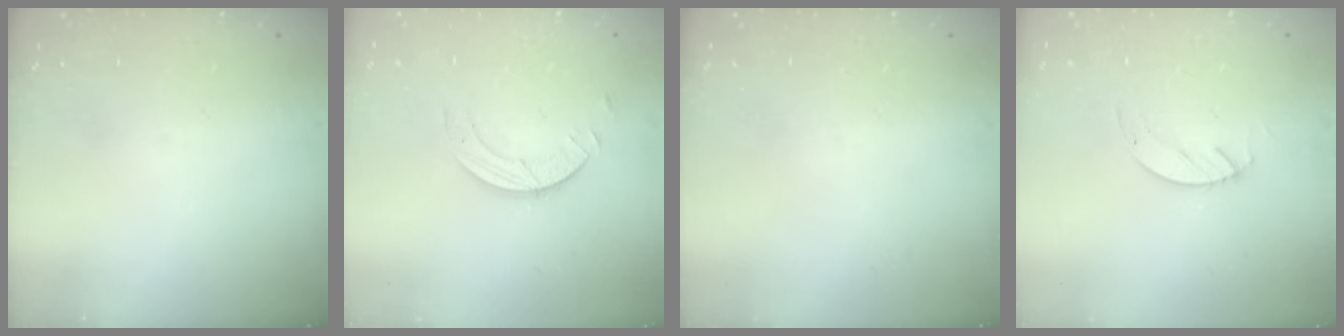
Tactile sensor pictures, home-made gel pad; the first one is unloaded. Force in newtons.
{"total": 3.4, "press": 3.4, "slide": 0.3}
{"total": 0.0}
{"total": 2.1, "press": 2.1, "slide": 0.2}